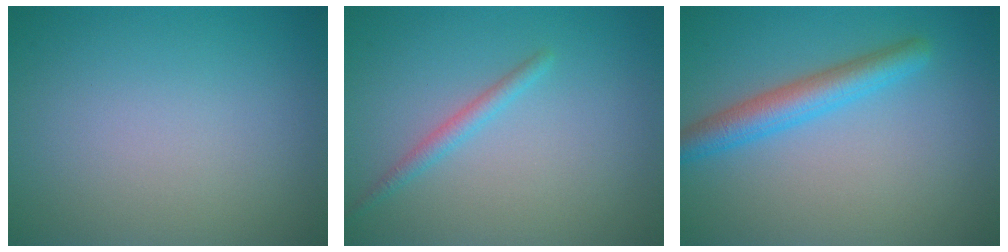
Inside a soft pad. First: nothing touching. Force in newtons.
{"total": 1.5, "press": 1.5, "slide": 0.0}
{"total": 3.6, "press": 3.6, "slide": 0.1}